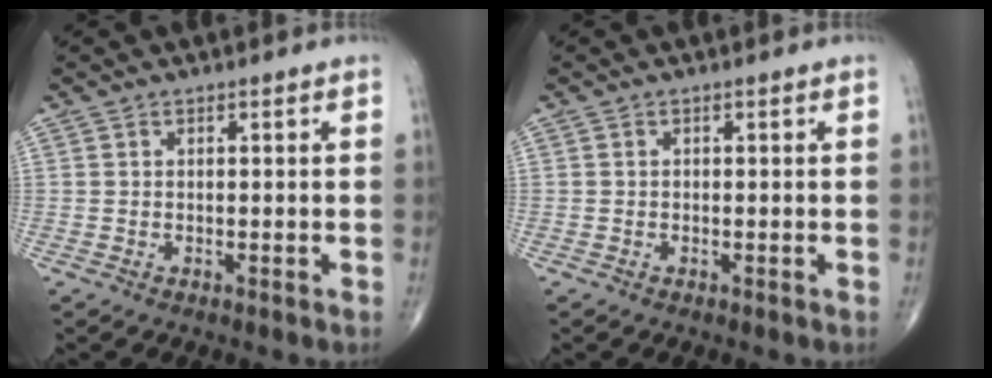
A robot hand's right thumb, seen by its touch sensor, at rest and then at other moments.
{"total": 0.0}